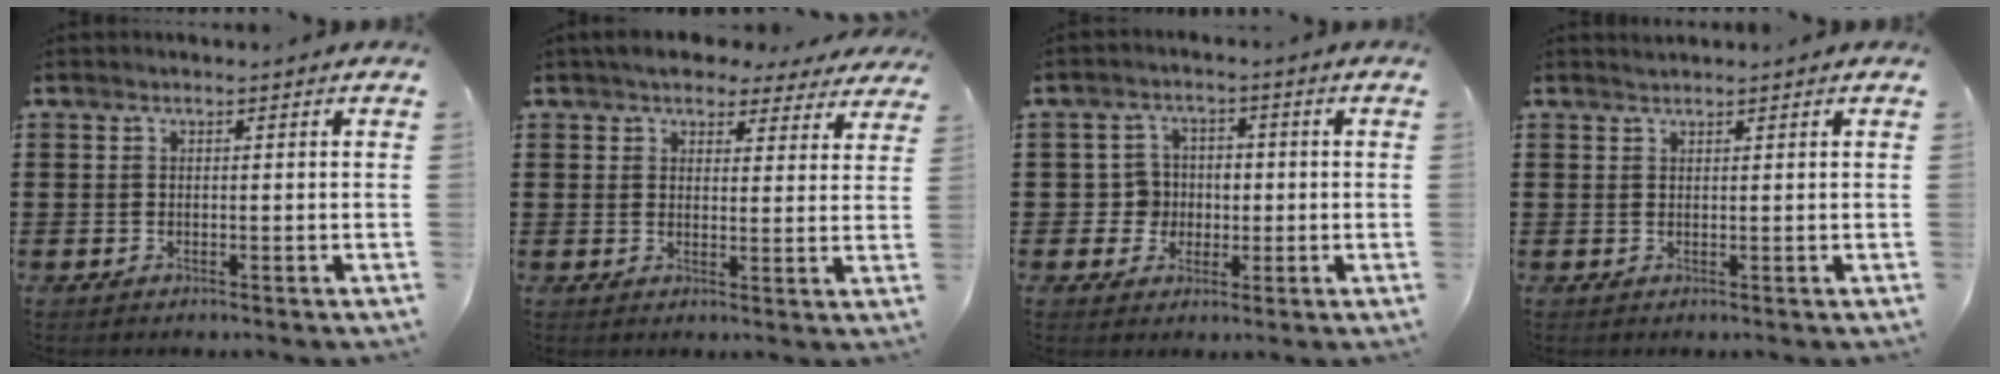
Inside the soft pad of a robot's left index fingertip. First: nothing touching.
{"total": 4.8, "force": [4.2, 1.8, 1.3], "torque": [-0.034, -0.009, 0.077]}
{"total": 4.3, "force": [-0.5, 4.2, 1.0], "torque": [-0.037, 0.010, -0.013]}
{"total": 0.7, "force": [0.7, 0.0, 0.0], "torque": [-0.002, -0.001, 0.015]}